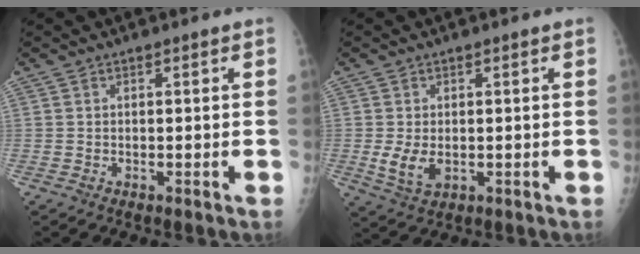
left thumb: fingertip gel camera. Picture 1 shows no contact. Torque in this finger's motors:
{"motor_torque": [-0.29, 0.44, 0.49, -0.03, 0.05]}